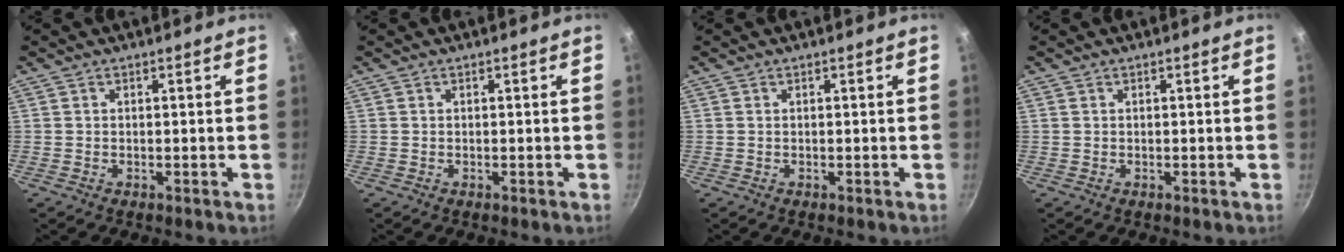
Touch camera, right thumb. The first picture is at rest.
{"total": 0.0}
{"total": 0.0}
{"total": 0.0}